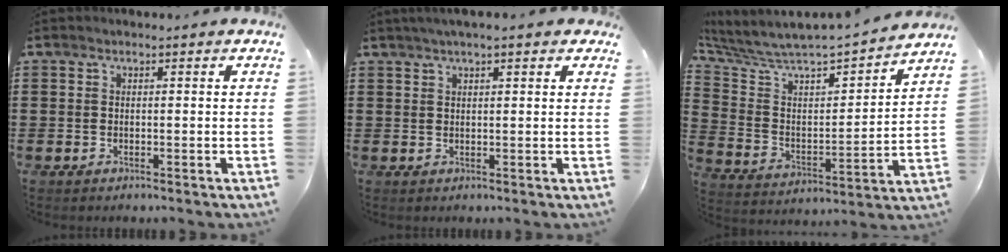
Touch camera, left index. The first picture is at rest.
{"total": 2.5, "force": [1.8, 0.2, 1.6], "torque": [-0.036, 0.006, 0.032]}
{"total": 5.0, "force": [4.7, 1.3, 1.4], "torque": [-0.059, -0.052, 0.072]}